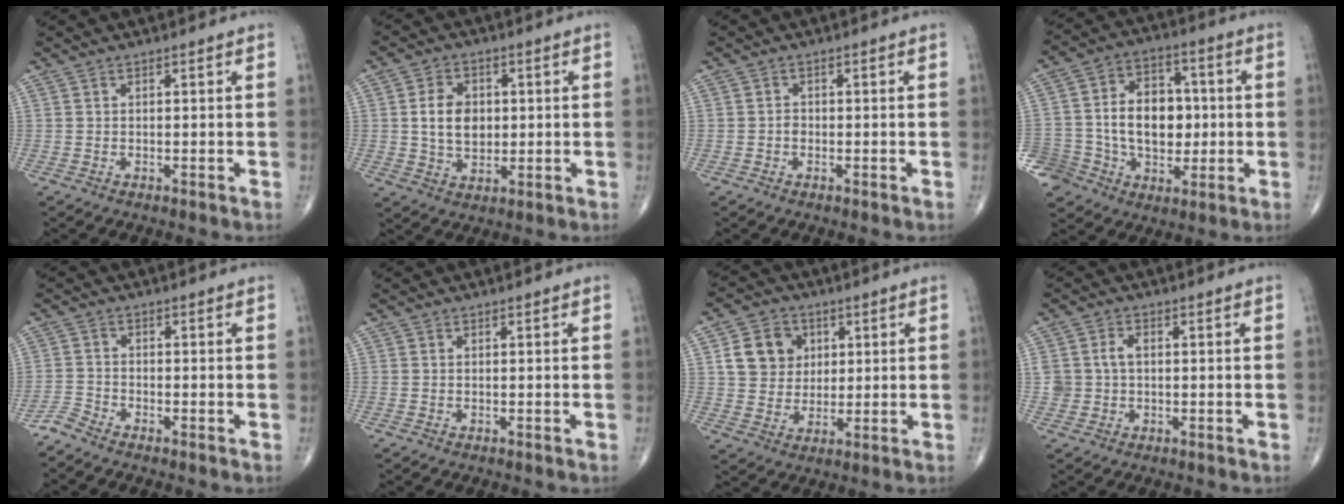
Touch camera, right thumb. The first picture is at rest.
{"total": 8.0, "force": [0.8, 5.9, 5.4], "torque": [-0.074, -0.003, 0.016]}
{"total": 1.1, "force": [-0.4, 0.9, 0.5], "torque": [-0.002, 0.004, -0.009]}
{"total": 19.2, "force": [-1.6, 15.0, 11.9], "torque": [-0.185, 0.042, -0.011]}
{"total": 2.4, "force": [-2.4, 0.2, 0.5], "torque": [-0.017, -0.004, -0.058]}
{"total": 0.0}
{"total": 9.7, "force": [2.7, 8.3, 4.2], "torque": [-0.041, -0.005, 0.048]}
{"total": 3.9, "force": [0.3, 3.0, 2.4], "torque": [-0.040, 0.008, 0.008]}